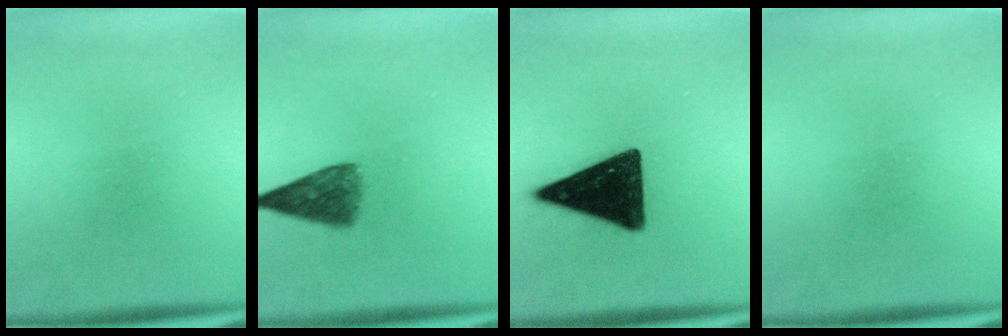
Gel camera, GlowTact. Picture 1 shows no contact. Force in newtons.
{"total": 5.5}
{"total": 16.1}
{"total": 0.0}